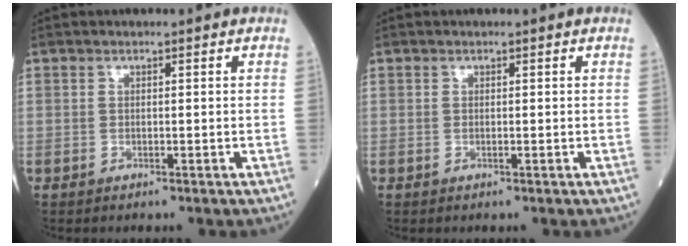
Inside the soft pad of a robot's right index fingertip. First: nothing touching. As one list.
[{"total": 0.0}]